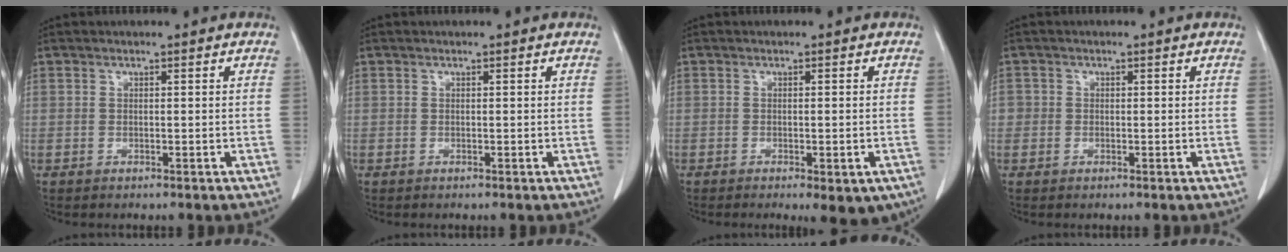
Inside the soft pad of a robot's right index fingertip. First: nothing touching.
{"total": 0.0}
{"total": 5.7, "force": [-3.2, 1.6, 4.5], "torque": [-0.048, -0.011, -0.040]}
{"total": 1.5, "force": [-0.2, 1.5, 0.3], "torque": [0.006, 0.005, -0.005]}